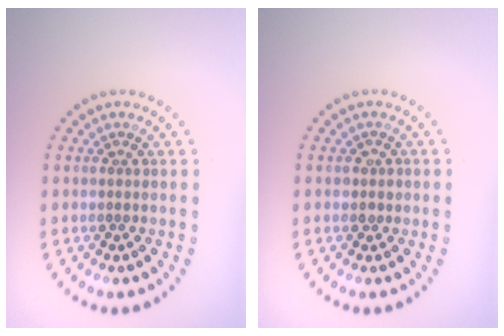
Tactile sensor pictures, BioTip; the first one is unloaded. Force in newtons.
{"total": 1.0, "press": 0.9, "slide": 0.5}